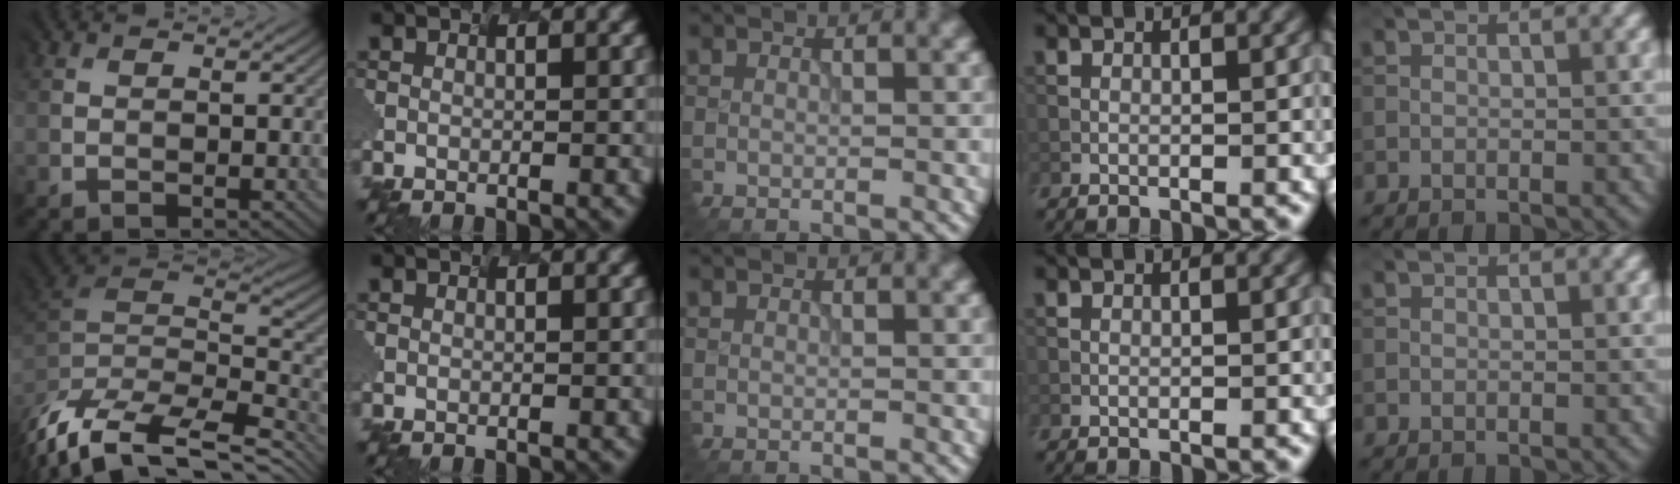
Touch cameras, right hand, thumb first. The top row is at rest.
{"thumb": {"total": 10.9, "force": [-8.5, 3.9, 5.5], "torque": [-0.164, -0.011, -0.130]}}